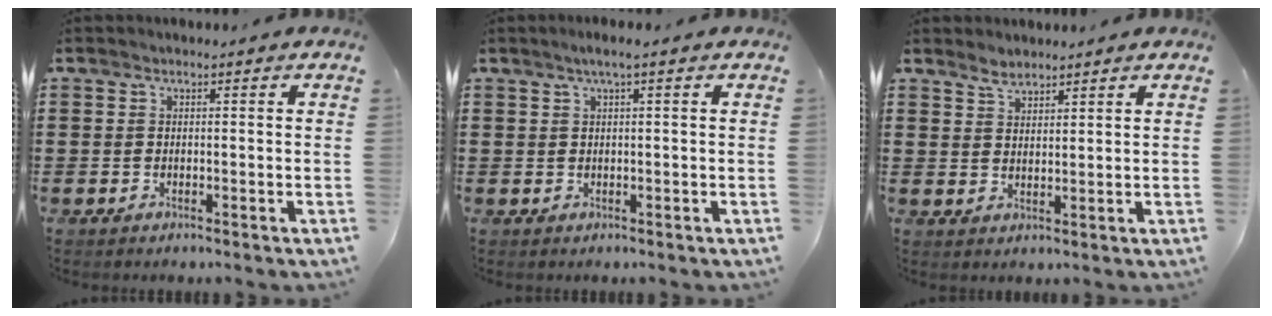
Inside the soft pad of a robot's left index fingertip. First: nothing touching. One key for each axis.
{"total": 1.6, "fx": 0.4, "fy": 0.0, "fz": 1.5, "tx": -0.027, "ty": -0.002, "tz": 0.008}
{"total": 2.4, "fx": 2.1, "fy": 0.8, "fz": 0.7, "tx": -0.018, "ty": 0.002, "tz": 0.041}